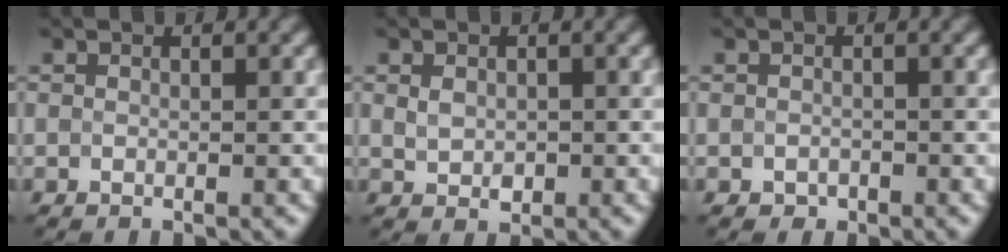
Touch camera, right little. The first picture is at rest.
{"total": 1.8, "force": [0.1, 1.3, 1.3], "torque": [-0.024, -0.001, 0.005]}
{"total": 0.7, "force": [-0.4, 0.5, 0.2], "torque": [-0.003, -0.005, -0.007]}